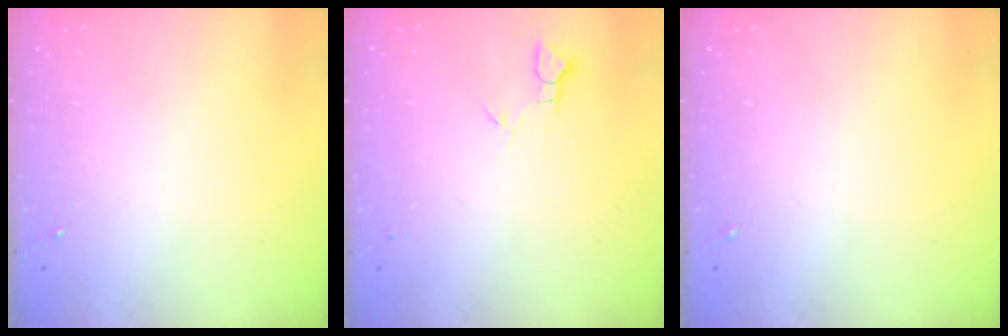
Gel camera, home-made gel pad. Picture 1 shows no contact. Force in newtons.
{"total": 2.0, "press": 2.0, "slide": 0.1}
{"total": 0.0}